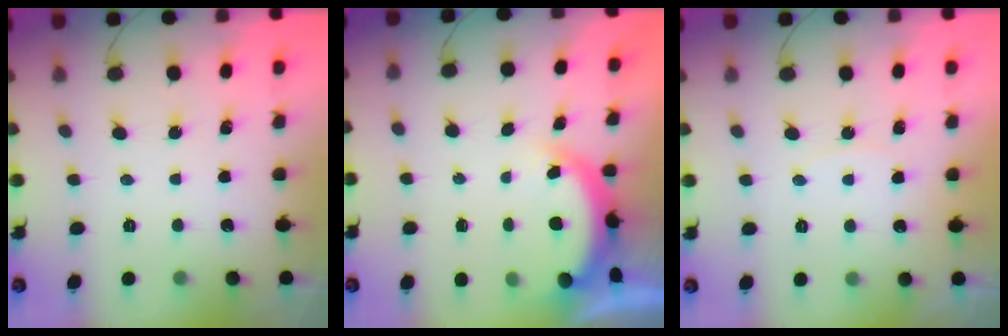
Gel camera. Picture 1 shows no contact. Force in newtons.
{"total": 4.9, "press": 4.9, "slide": 0.6}
{"total": 2.2, "press": 2.1, "slide": 0.4}